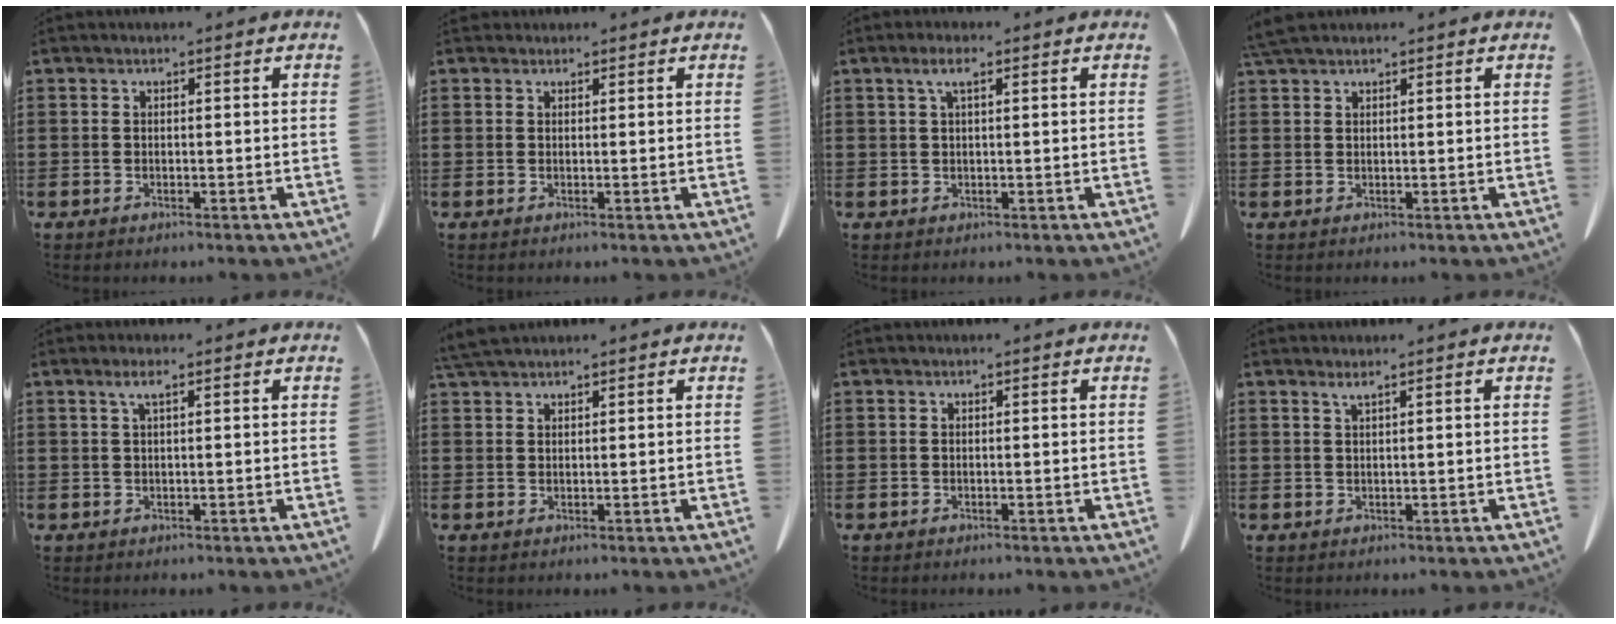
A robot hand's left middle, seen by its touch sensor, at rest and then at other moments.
{"total": 0.8, "force": [0.8, 0.3, 0.0], "torque": [-0.003, -0.001, 0.016]}
{"total": 2.6, "force": [1.0, 0.6, 2.3], "torque": [-0.049, 0.005, 0.017]}
{"total": 2.5, "force": [2.1, 0.4, 1.3], "torque": [-0.032, 0.001, 0.041]}
{"total": 1.9, "force": [0.8, 0.3, 1.7], "torque": [-0.035, 0.002, 0.013]}
{"total": 2.9, "force": [2.6, 0.4, 1.2], "torque": [-0.031, -0.001, 0.052]}
{"total": 0.0}
{"total": 1.2, "force": [0.8, -0.1, 0.9], "torque": [-0.020, -0.003, 0.016]}